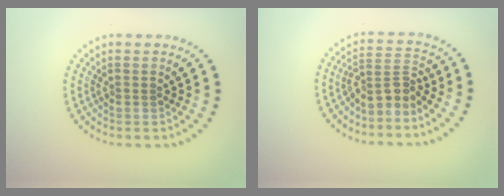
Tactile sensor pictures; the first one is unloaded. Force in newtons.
{"total": 2.8, "press": 2.0, "slide": 1.9}